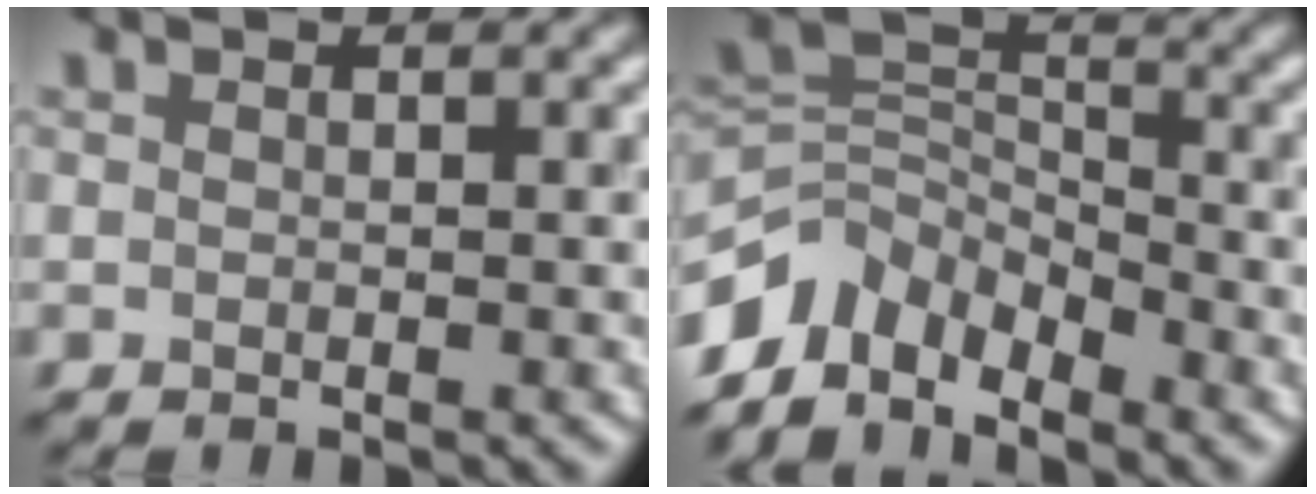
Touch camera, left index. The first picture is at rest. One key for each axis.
{"total": 6.2, "fx": -4.6, "fy": 3.4, "fz": 2.2, "tx": -0.033, "ty": 0.006, "tz": -0.100}